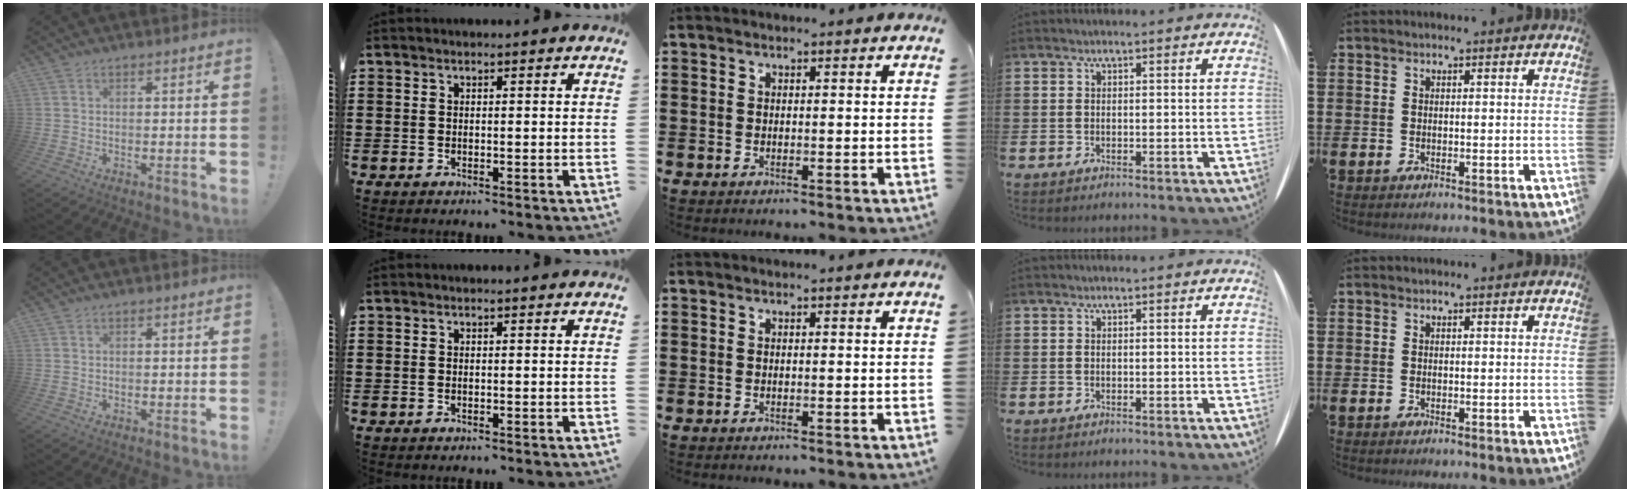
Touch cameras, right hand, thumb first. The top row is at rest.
{}